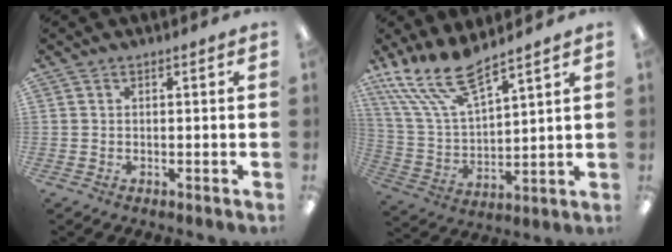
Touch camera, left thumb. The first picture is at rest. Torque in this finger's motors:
{"motor_torque": [0.08, 0.03, 1.41, -1.36, 0.32]}